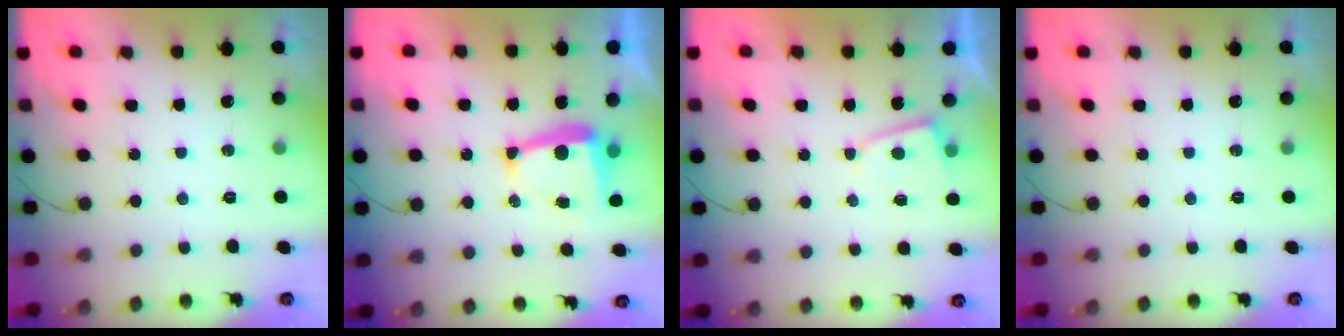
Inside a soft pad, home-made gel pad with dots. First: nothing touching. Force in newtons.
{"total": 6.5, "press": 6.4, "slide": 0.5}
{"total": 2.2, "press": 2.2, "slide": 0.3}
{"total": 0.0}